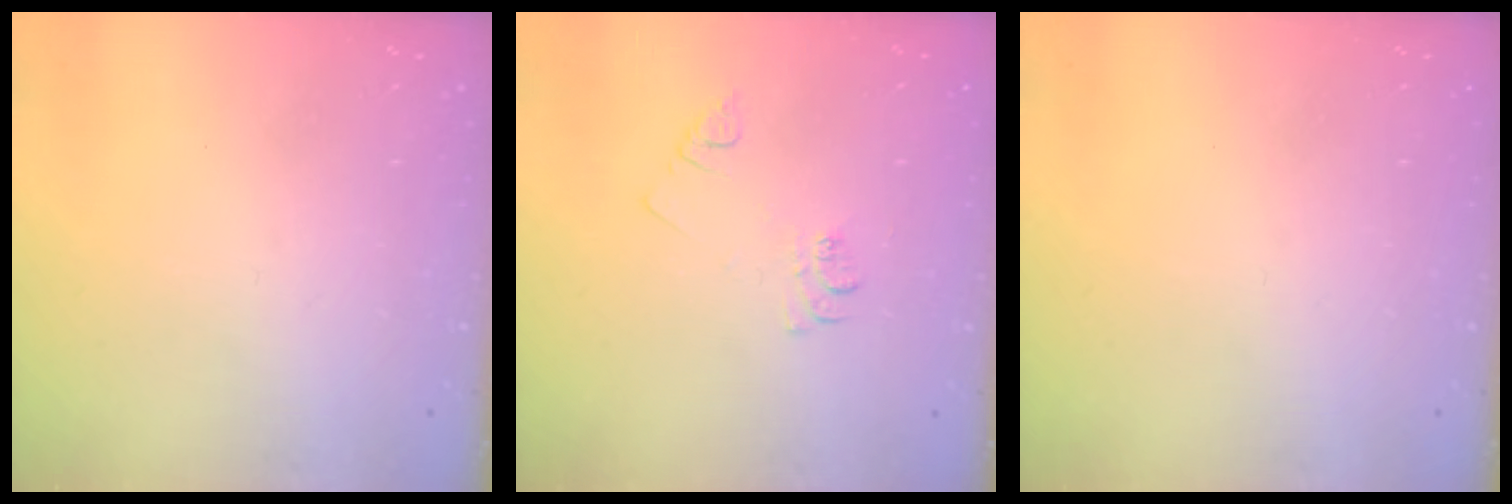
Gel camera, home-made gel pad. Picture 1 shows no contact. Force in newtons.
{"total": 5.5, "press": 5.5, "slide": 0.5}
{"total": 0.0}